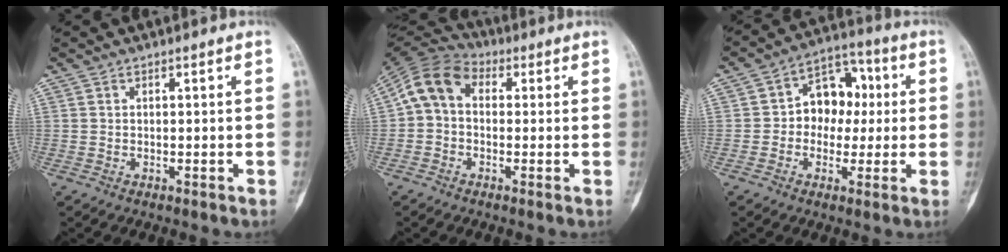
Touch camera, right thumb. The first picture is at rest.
{"total": 9.1, "force": [0.8, 6.8, 6.1], "torque": [-0.099, 0.029, -0.004]}
{"total": 10.6, "force": [0.7, 8.1, 6.7], "torque": [-0.051, 0.031, 0.000]}